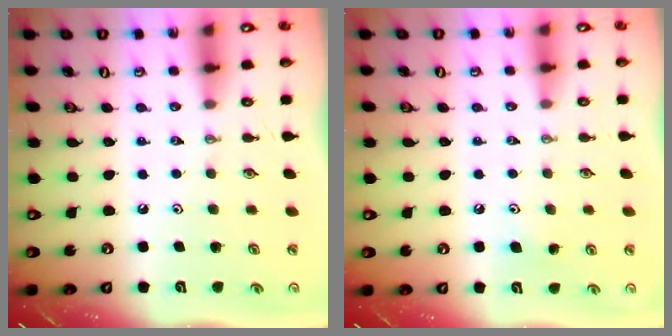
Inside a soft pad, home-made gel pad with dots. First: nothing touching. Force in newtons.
{"total": 5.2, "press": 5.0, "slide": 1.5}